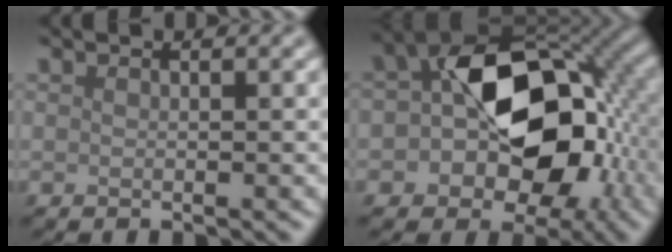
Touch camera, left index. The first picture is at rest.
{"total": 12.8, "force": [-1.2, 8.5, 9.5], "torque": [-0.134, 0.006, -0.025]}